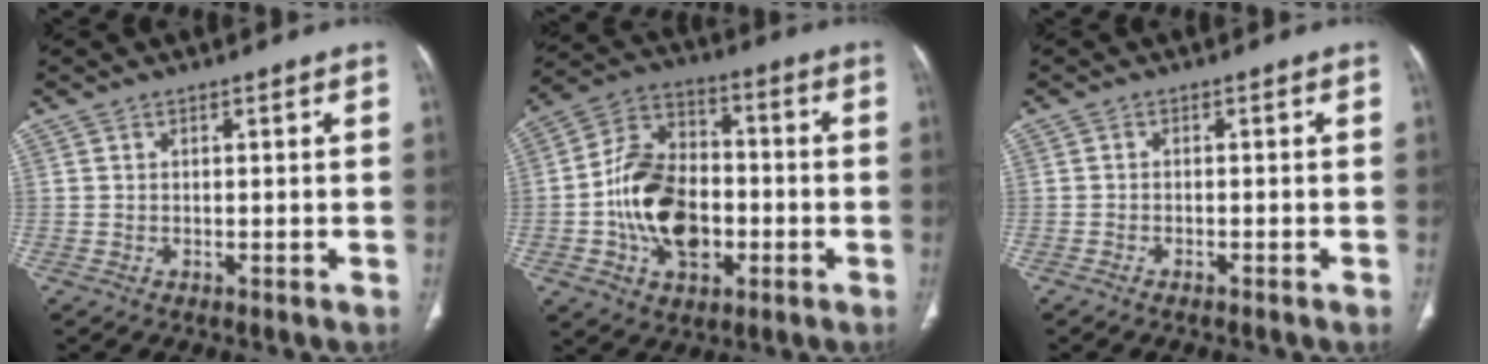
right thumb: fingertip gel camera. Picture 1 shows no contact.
{"total": 16.9, "force": [-3.2, 11.6, 11.9], "torque": [-0.183, 0.031, -0.056]}
{"total": 1.3, "force": [-1.1, 0.1, 0.8], "torque": [-0.016, 0.003, -0.014]}